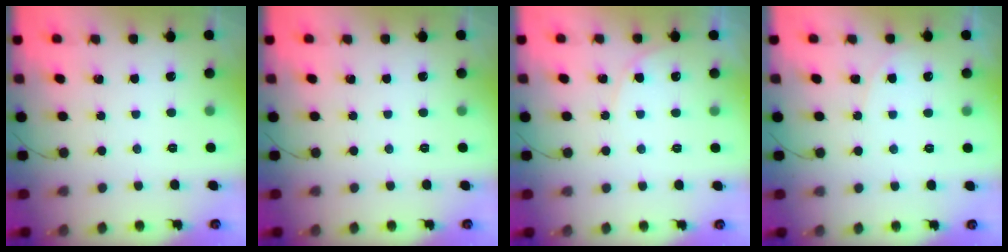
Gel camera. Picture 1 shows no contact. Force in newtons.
{"total": 0.0}
{"total": 4.0, "press": 3.9, "slide": 0.3}
{"total": 5.2, "press": 5.2, "slide": 0.4}